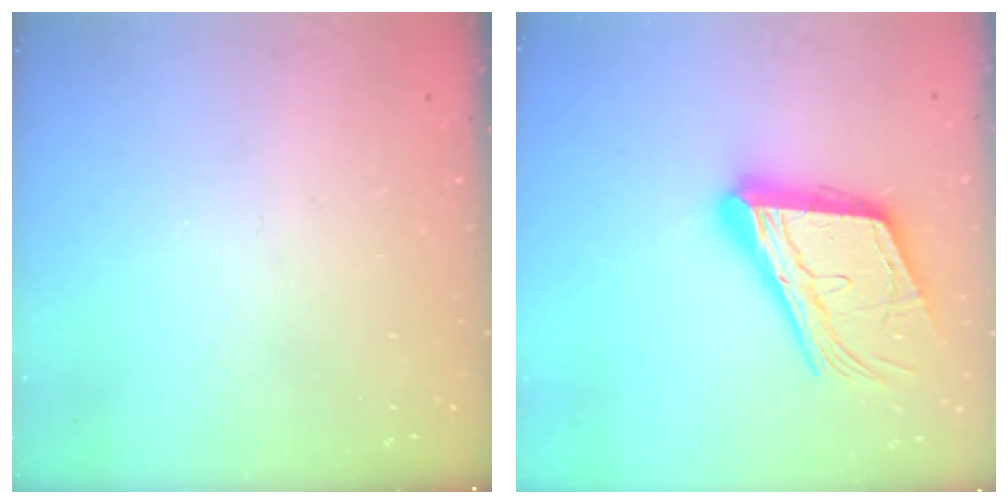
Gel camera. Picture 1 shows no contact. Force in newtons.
{"total": 23.2, "press": 22.8, "slide": 3.7}